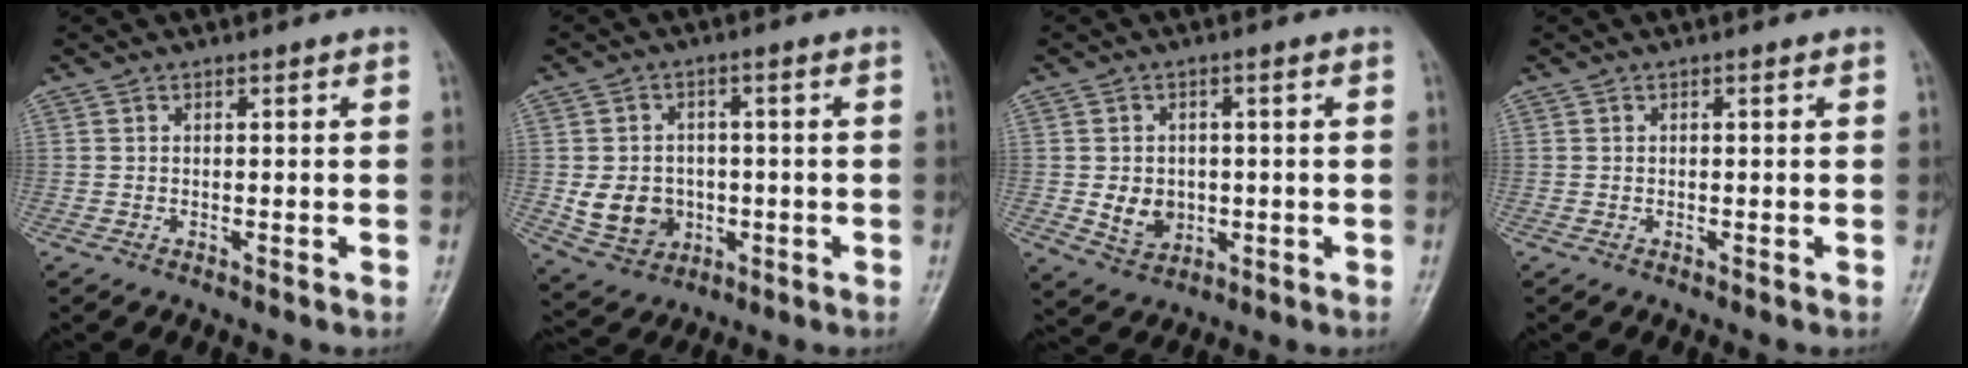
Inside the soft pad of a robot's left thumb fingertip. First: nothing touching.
{"total": 8.5, "force": [-1.1, 7.4, 4.1], "torque": [-0.041, 0.004, -0.006]}
{"total": 6.0, "force": [-0.5, 4.9, 3.3], "torque": [-0.035, -0.002, 0.003]}
{"total": 0.0}